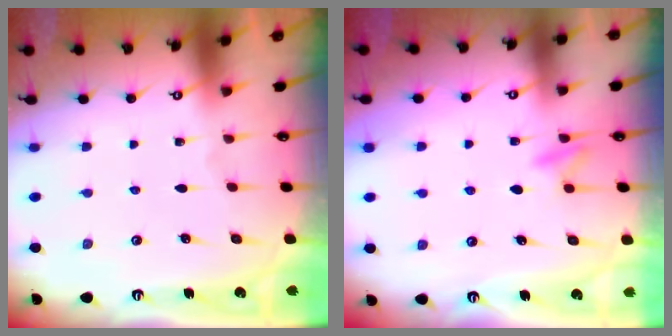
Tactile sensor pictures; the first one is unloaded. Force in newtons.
{"total": 7.2, "press": 7.1, "slide": 0.6}